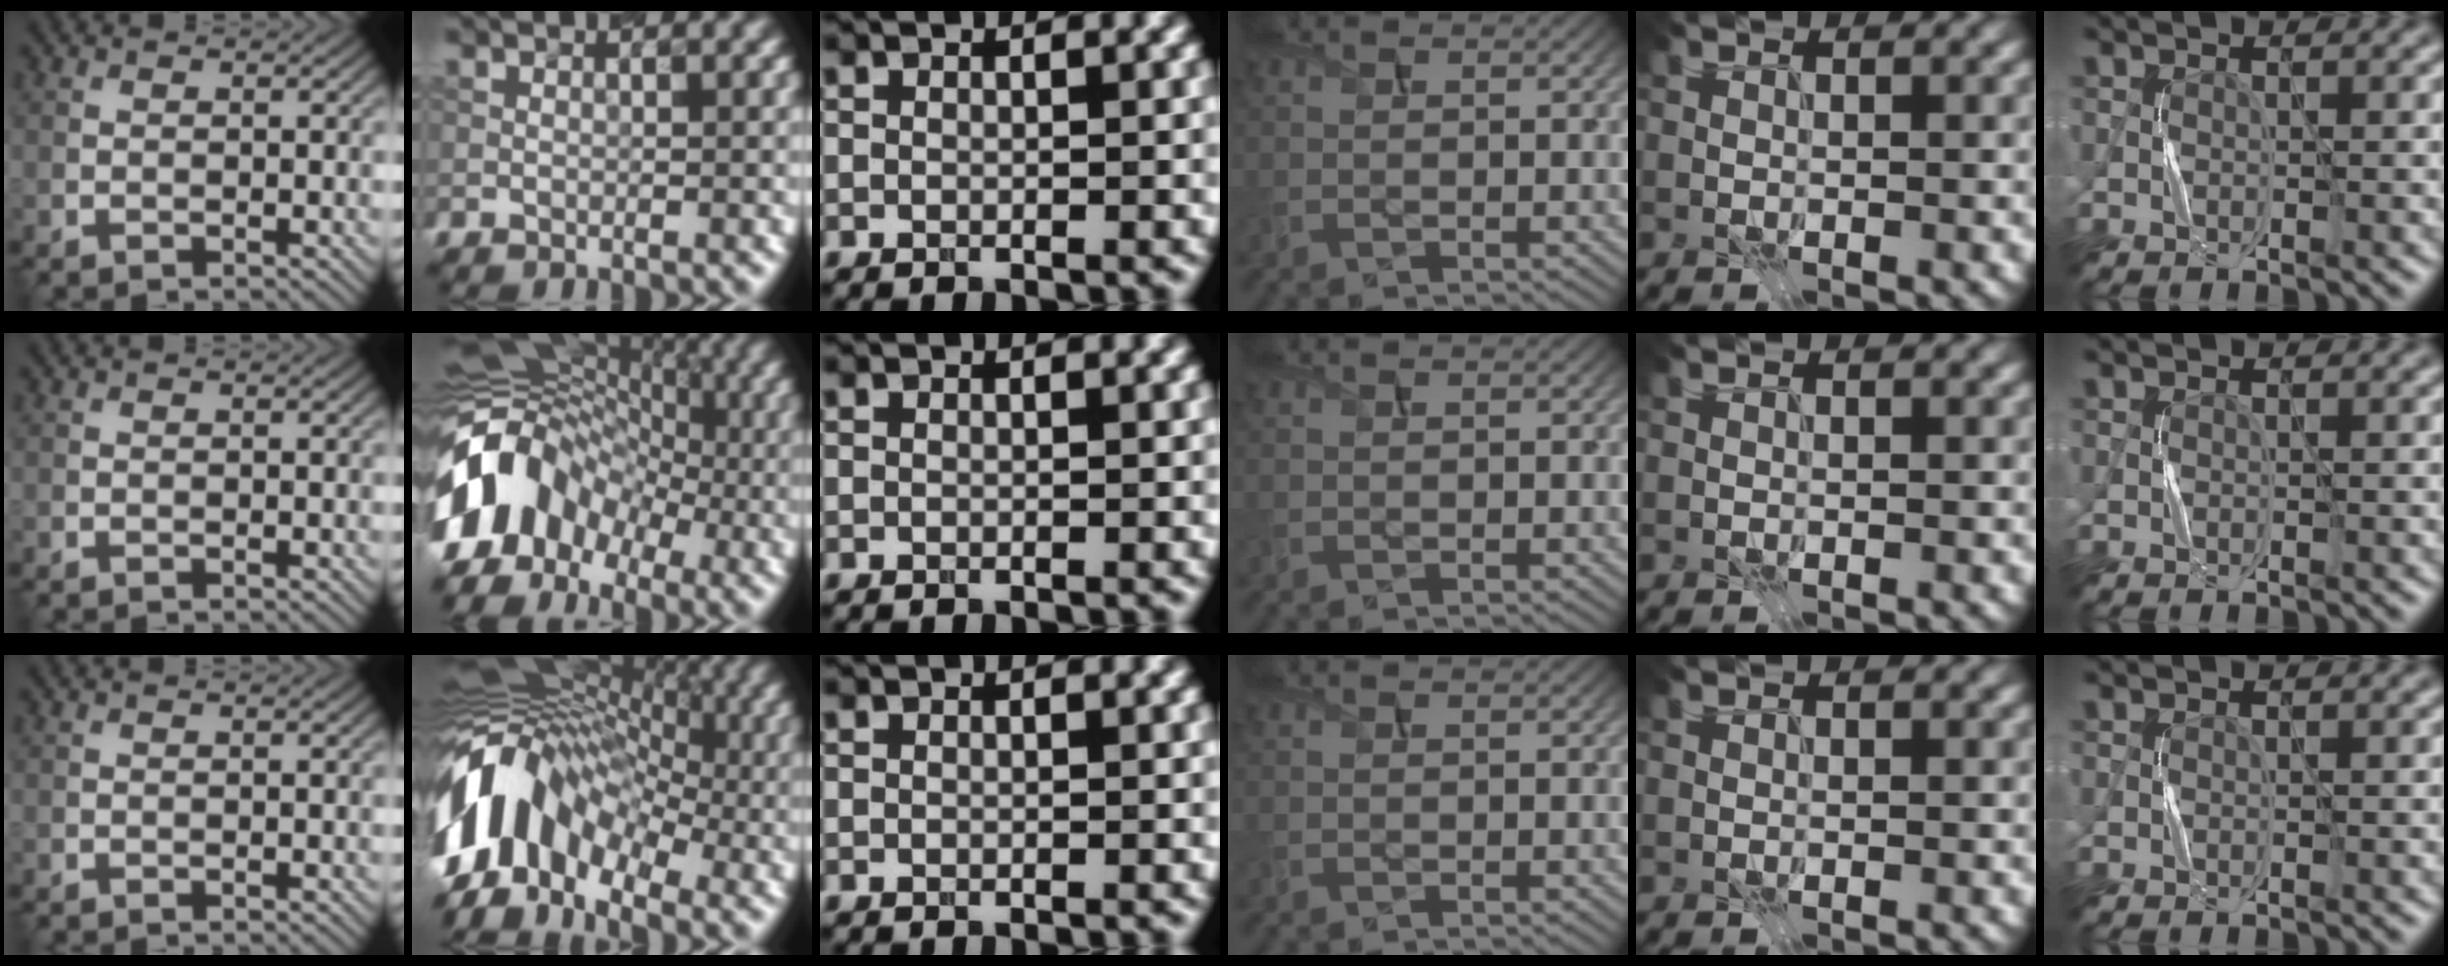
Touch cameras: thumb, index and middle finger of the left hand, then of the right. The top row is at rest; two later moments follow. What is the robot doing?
{"motion": "press", "object": "sticky note"}